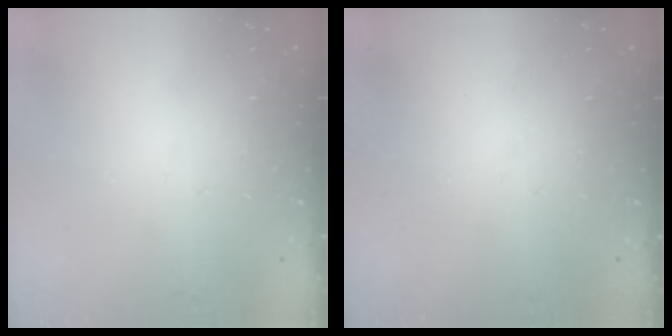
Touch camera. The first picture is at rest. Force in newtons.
{"total": 0.0}